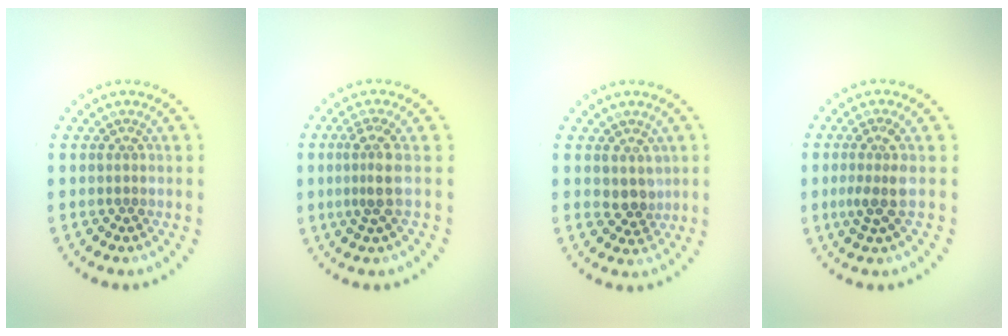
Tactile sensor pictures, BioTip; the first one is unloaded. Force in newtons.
{"total": 2.6, "press": 1.9, "slide": 1.8}
{"total": 2.0, "press": 1.7, "slide": 1.1}
{"total": 2.5, "press": 1.8, "slide": 1.7}